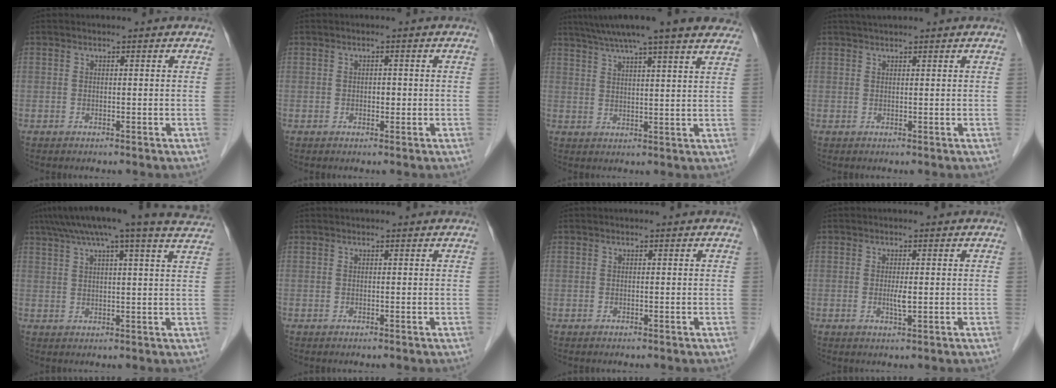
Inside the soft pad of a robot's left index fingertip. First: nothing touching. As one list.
[{"total": 1.0, "force": [-0.1, 0.6, 0.7], "torque": [-0.010, 0.003, -0.002]}, {"total": 18.5, "force": [15.3, 1.3, 10.2], "torque": [-0.164, 0.037, 0.201]}, {"total": 2.2, "force": [2.0, -0.1, 1.0], "torque": [-0.012, 0.021, 0.037]}, {"total": 18.6, "force": [15.6, 0.1, 10.2], "torque": [-0.168, 0.024, 0.195]}, {"total": 0.6, "force": [0.6, 0.1, 0.1], "torque": [-0.002, 0.012, 0.012]}, {"total": 0.0}, {"total": 1.7, "force": [-0.1, 0.2, 1.7], "torque": [-0.035, -0.003, -0.001]}]